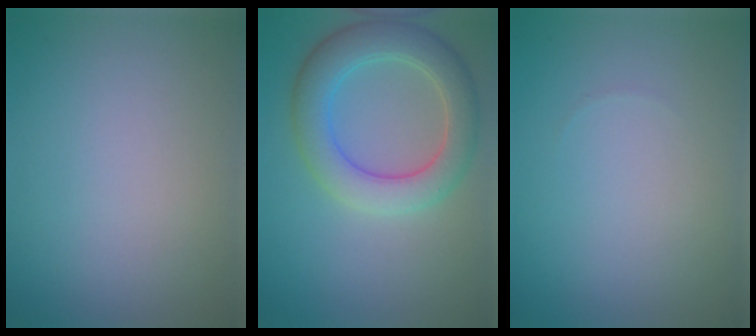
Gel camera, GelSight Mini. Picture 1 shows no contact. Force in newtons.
{"total": 5.8, "press": 5.8, "slide": 0.4}
{"total": 0.0}